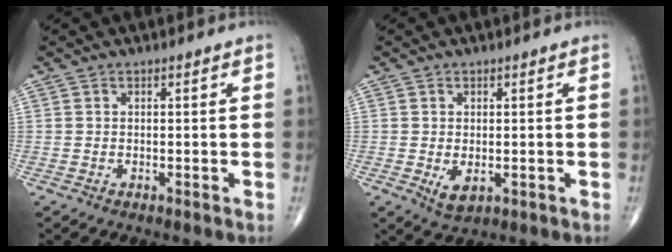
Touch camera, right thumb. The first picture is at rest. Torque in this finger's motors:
{"motor_torque": [-0.20, 0.20, 0.22, 0.22, 0.01]}